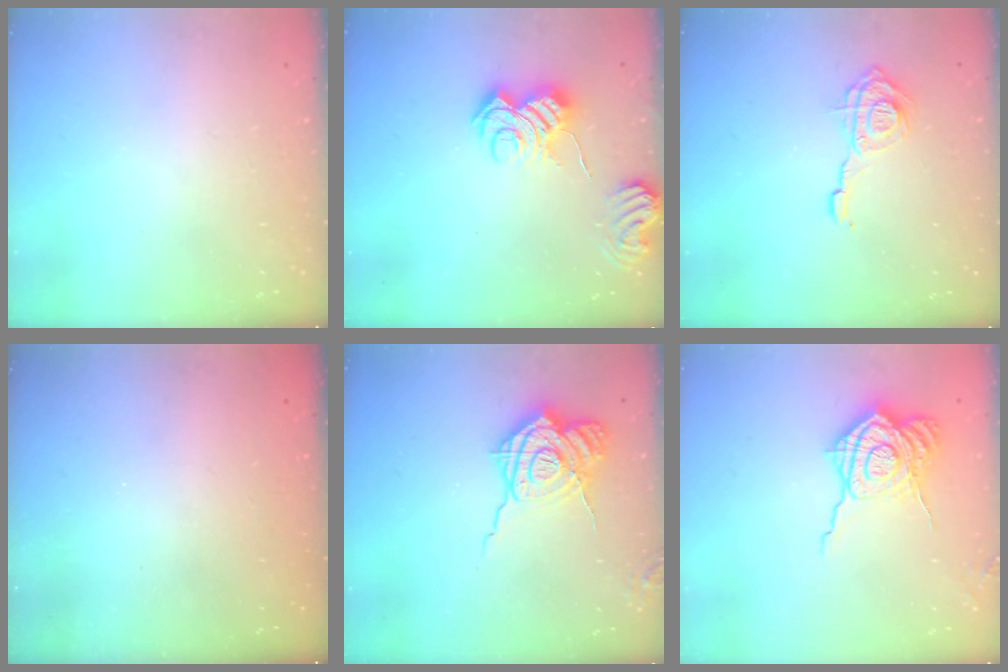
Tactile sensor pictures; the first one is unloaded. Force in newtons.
{"total": 8.5, "press": 8.5, "slide": 0.9}
{"total": 10.2, "press": 10.2, "slide": 0.8}
{"total": 2.4, "press": 2.2, "slide": 0.8}
{"total": 17.1, "press": 17.0, "slide": 1.6}
{"total": 17.9, "press": 17.9, "slide": 0.8}